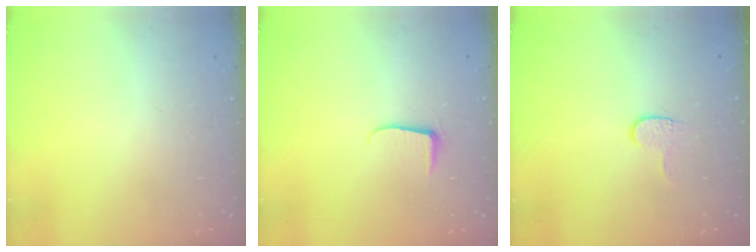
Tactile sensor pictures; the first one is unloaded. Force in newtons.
{"total": 5.1, "press": 5.1, "slide": 0.5}
{"total": 3.8, "press": 3.8, "slide": 0.4}